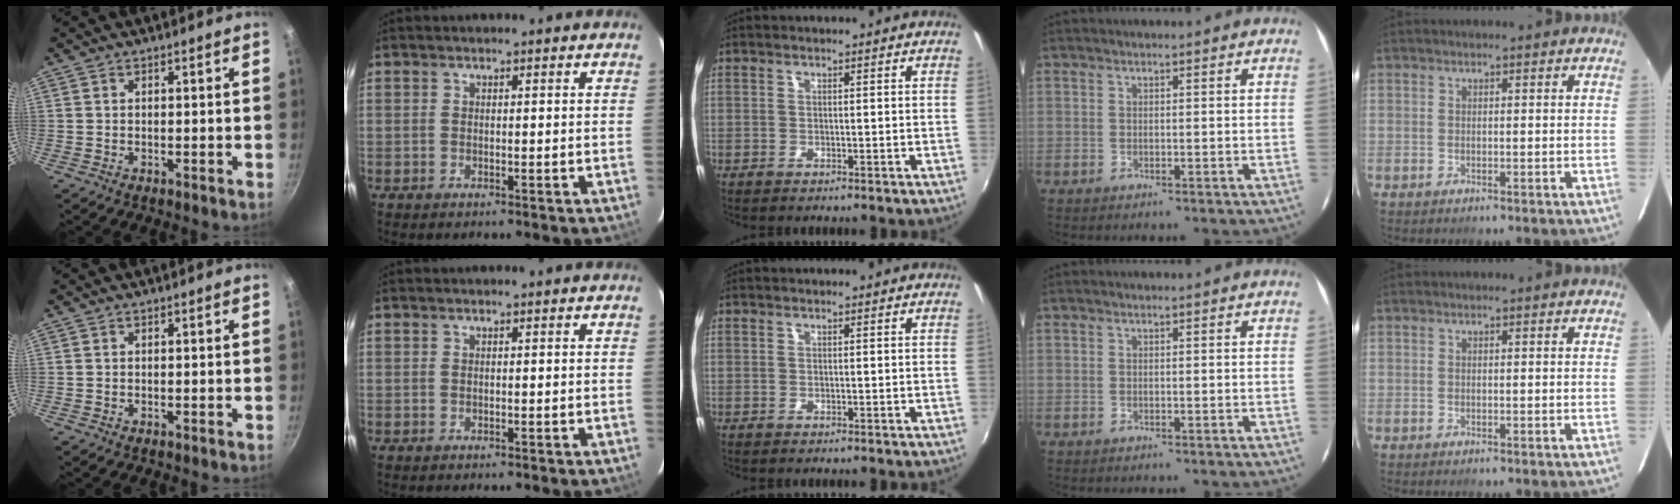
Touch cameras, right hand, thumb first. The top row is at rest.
{}